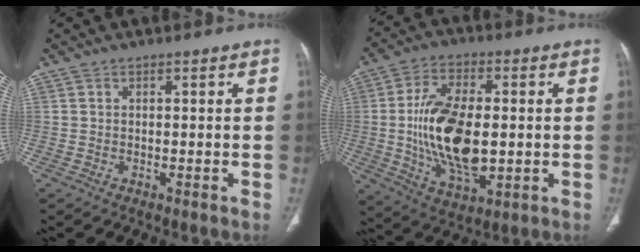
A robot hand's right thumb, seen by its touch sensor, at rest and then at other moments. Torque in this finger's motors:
{"motor_torque": [2.16, 2.85, 1.87, -0.37, 0.25]}